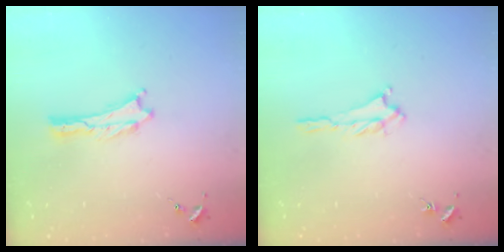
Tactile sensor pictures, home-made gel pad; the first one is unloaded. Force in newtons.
{"total": 1.2, "press": 1.1, "slide": 0.5}